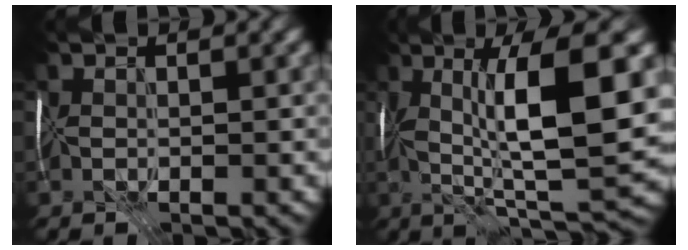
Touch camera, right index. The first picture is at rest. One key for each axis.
{"total": 11.5, "fx": 1.3, "fy": 2.7, "fz": 11.1, "tx": -0.180, "ty": 0.005, "tz": 0.025}